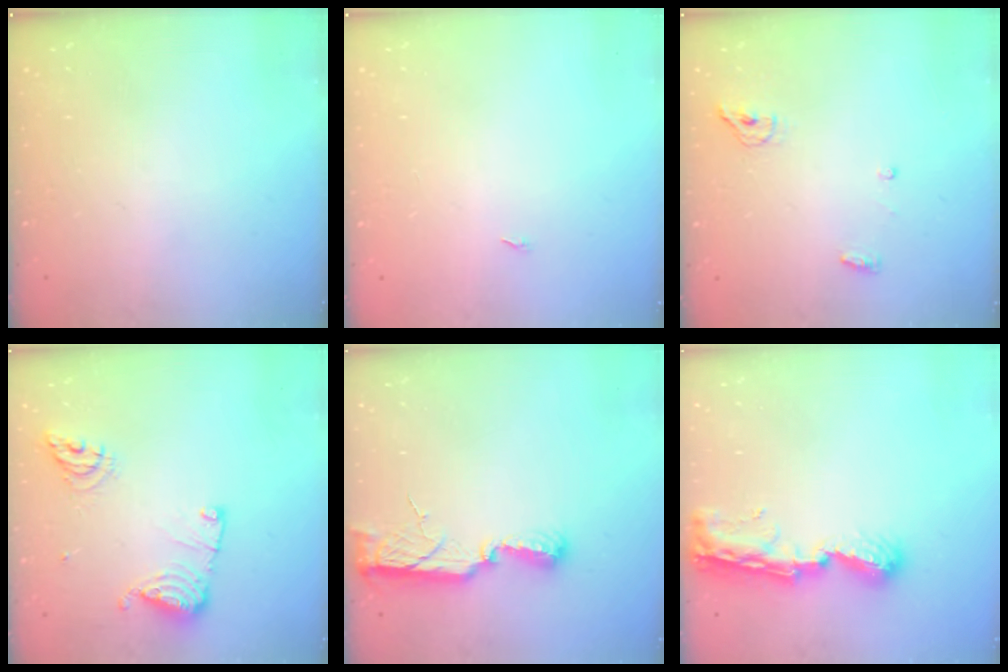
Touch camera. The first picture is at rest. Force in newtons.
{"total": 4.0, "press": 1.3, "slide": 3.7}
{"total": 4.4, "press": 4.3, "slide": 1.1}
{"total": 11.8, "press": 11.7, "slide": 1.4}
{"total": 8.1, "press": 8.1, "slide": 0.7}
{"total": 9.3, "press": 9.3, "slide": 1.0}